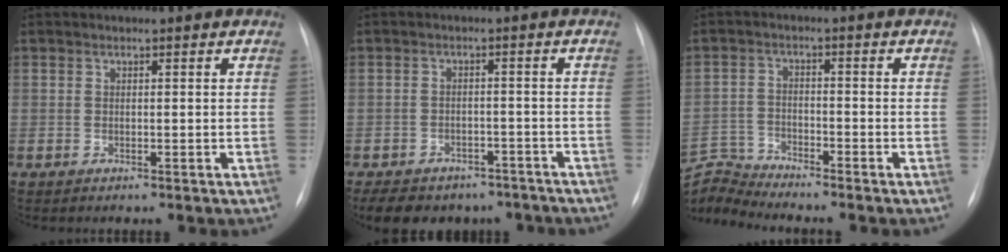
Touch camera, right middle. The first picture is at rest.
{"total": 13.0, "force": [-10.3, 6.8, 4.2], "torque": [-0.077, 0.005, -0.120]}
{"total": 7.0, "force": [-6.9, -1.3, -0.8], "torque": [0.000, 0.009, -0.131]}